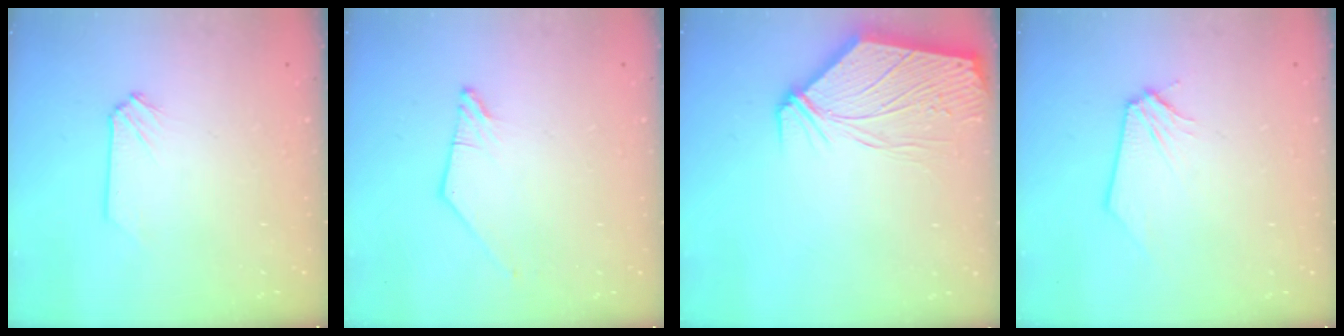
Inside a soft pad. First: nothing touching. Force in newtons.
{"total": 0.8, "press": 0.8, "slide": 0.2}
{"total": 11.3, "press": 11.1, "slide": 1.7}
{"total": 0.0}